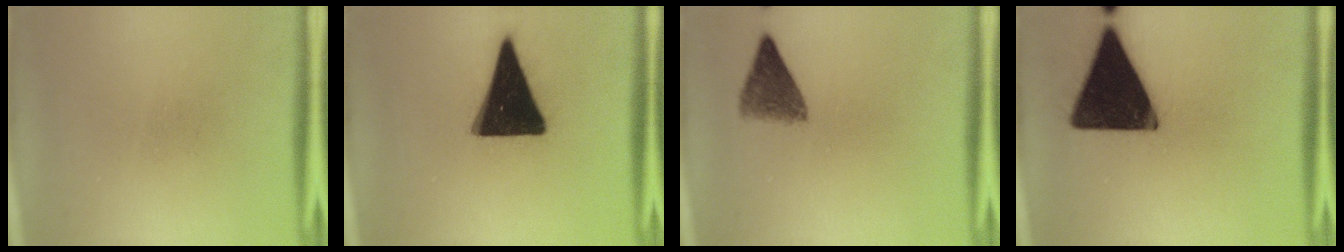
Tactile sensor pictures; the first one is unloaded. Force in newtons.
{"total": 19.8}
{"total": 4.9}
{"total": 20.0}